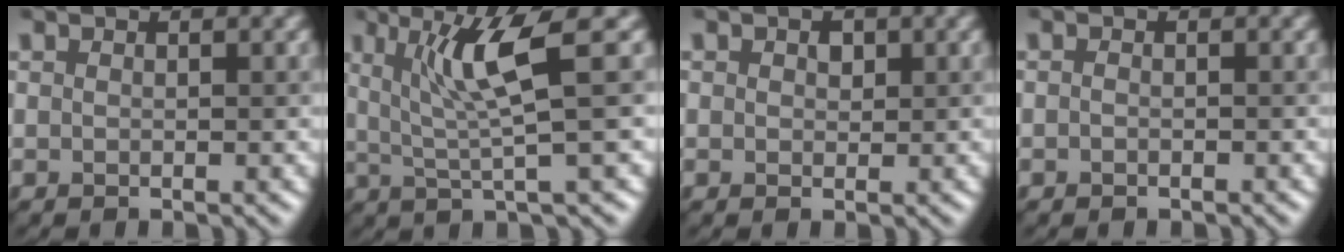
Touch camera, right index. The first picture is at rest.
{"total": 5.4, "force": [1.9, 0.6, 5.0], "torque": [-0.101, 0.001, 0.040]}
{"total": 0.8, "force": [0.4, 0.6, -0.1], "torque": [-0.005, -0.001, 0.009]}
{"total": 0.6, "force": [-0.5, 0.1, -0.3], "torque": [-0.005, -0.006, -0.008]}